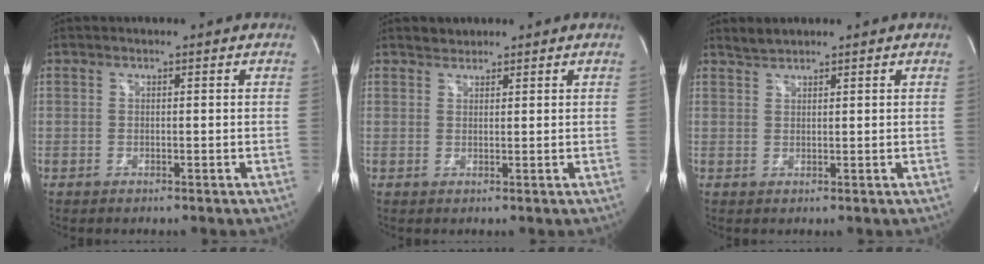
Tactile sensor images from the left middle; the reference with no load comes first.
{"total": 1.4, "force": [1.2, 0.7, -0.1], "torque": [0.003, 0.006, 0.019]}
{"total": 1.5, "force": [1.5, 0.2, 0.1], "torque": [-0.008, 0.006, 0.035]}